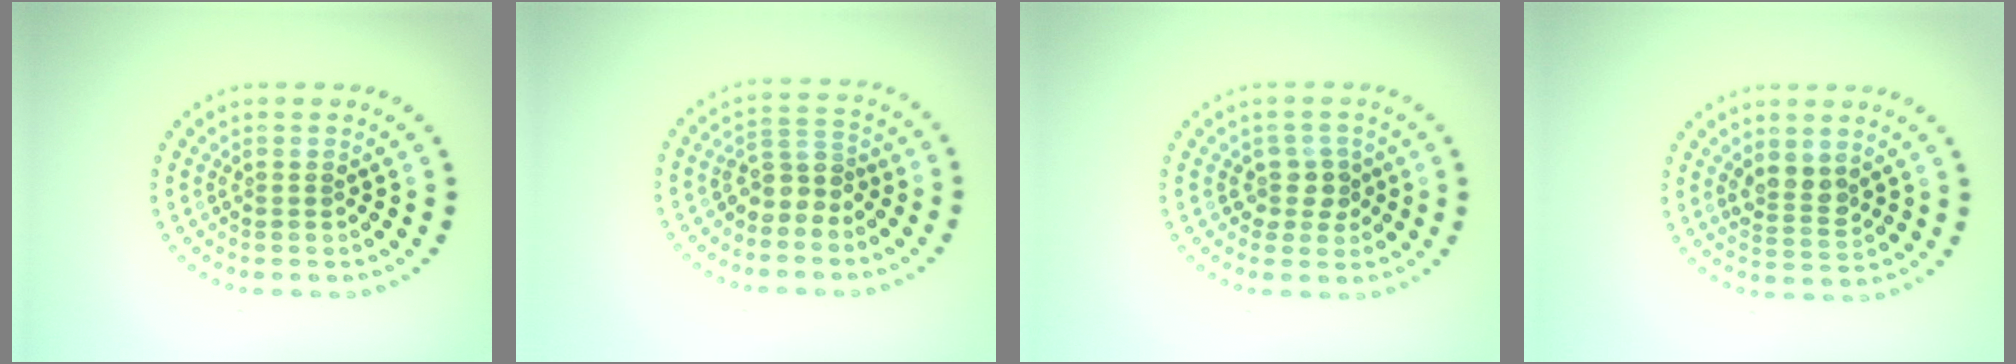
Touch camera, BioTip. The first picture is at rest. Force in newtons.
{"total": 2.6, "press": 2.1, "slide": 1.6}
{"total": 2.1, "press": 1.7, "slide": 1.2}
{"total": 2.4, "press": 2.2, "slide": 1.0}